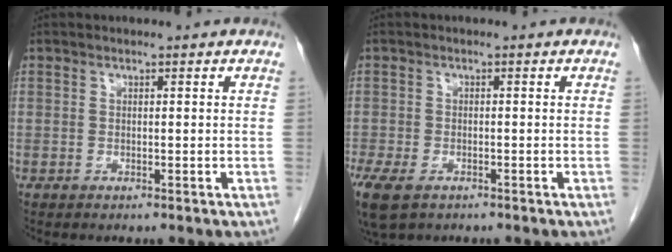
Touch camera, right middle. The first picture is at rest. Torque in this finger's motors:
{"motor_torque": [1.16, -0.98, 0.45, 0.13]}